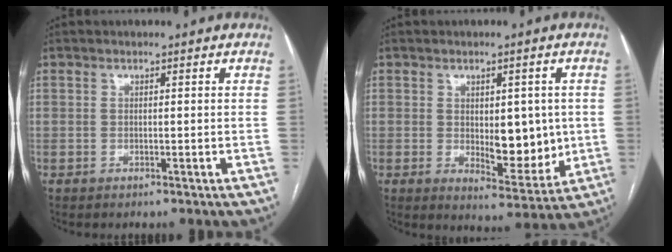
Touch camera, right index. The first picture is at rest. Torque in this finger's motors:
{"motor_torque": [0.32, 0.28, 0.11, 0.03]}